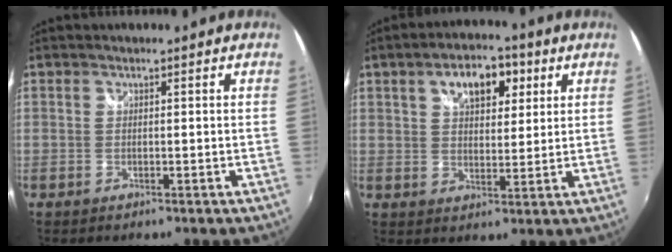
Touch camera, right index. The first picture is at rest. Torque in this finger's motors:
{"motor_torque": [0.40, 0.29, 0.18, 0.08]}